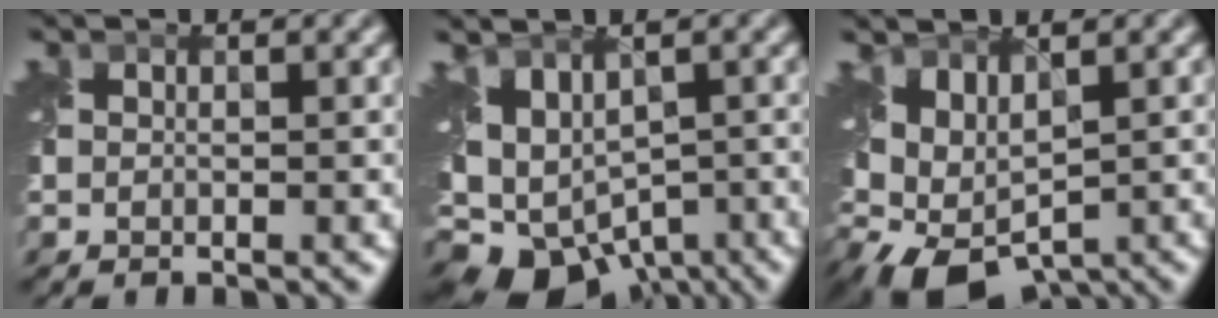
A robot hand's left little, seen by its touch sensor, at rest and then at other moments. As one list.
[{"total": 9.4, "force": [-4.9, 5.7, 5.7], "torque": [-0.101, -0.026, -0.049]}, {"total": 6.9, "force": [0.2, 4.3, 5.4], "torque": [-0.112, -0.015, 0.016]}]